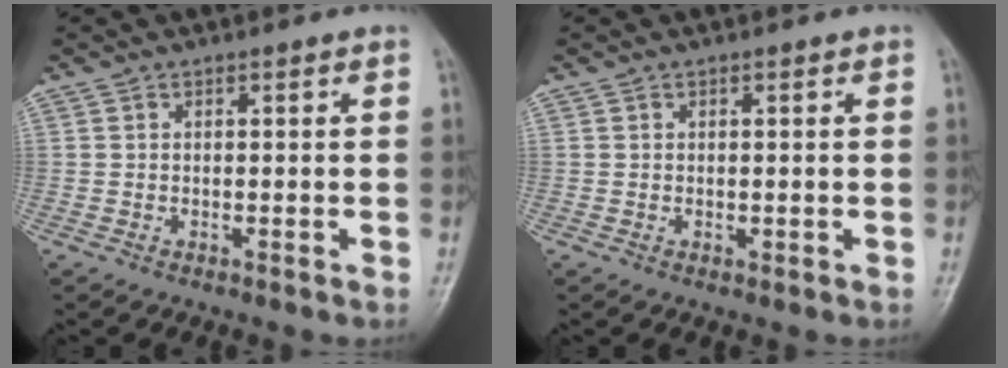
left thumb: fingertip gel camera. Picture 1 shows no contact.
{"total": 0.7, "force": [0.1, 0.4, 0.5], "torque": [-0.005, -0.001, 0.004]}